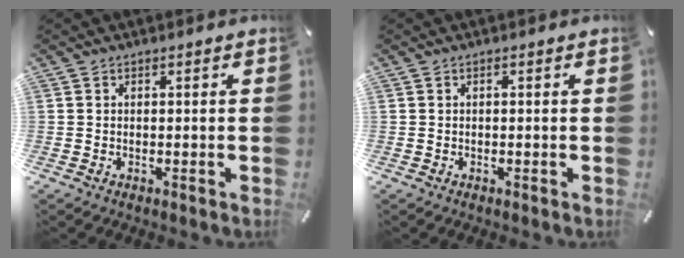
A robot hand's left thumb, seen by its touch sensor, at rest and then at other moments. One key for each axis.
{"total": 0.0}